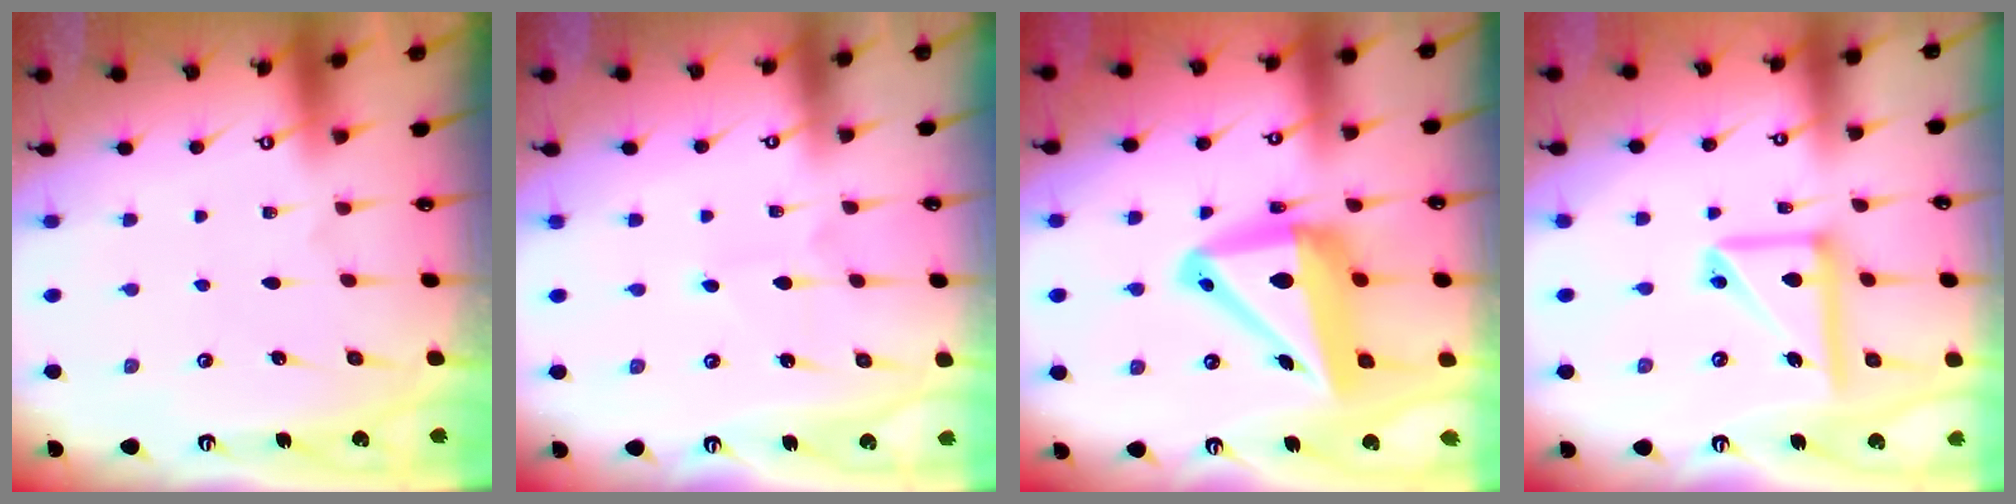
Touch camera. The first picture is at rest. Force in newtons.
{"total": 3.1, "press": 3.1, "slide": 0.3}
{"total": 17.3, "press": 17.1, "slide": 2.5}
{"total": 14.0, "press": 13.9, "slide": 1.9}